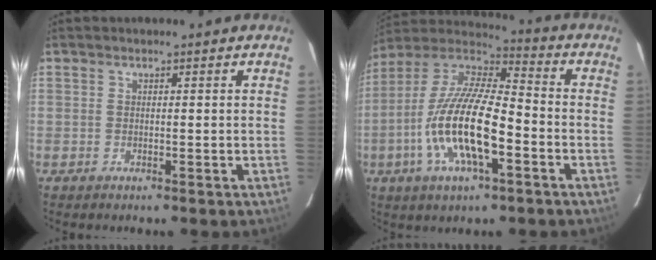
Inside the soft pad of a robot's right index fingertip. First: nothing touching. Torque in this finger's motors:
{"motor_torque": [1.68, -0.45, 1.05, 0.21]}